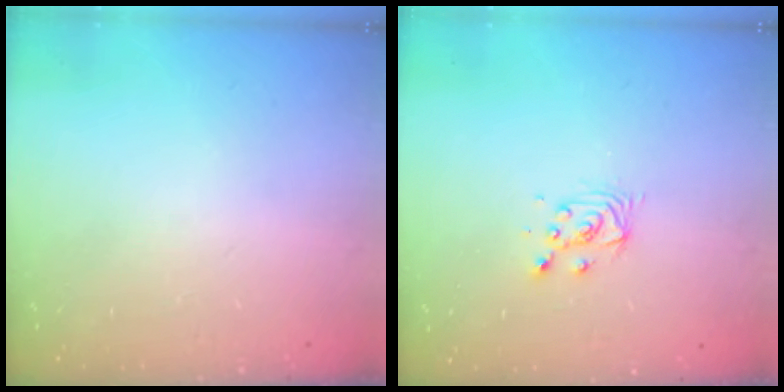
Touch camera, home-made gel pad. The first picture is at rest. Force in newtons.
{"total": 3.8, "press": 3.7, "slide": 0.5}